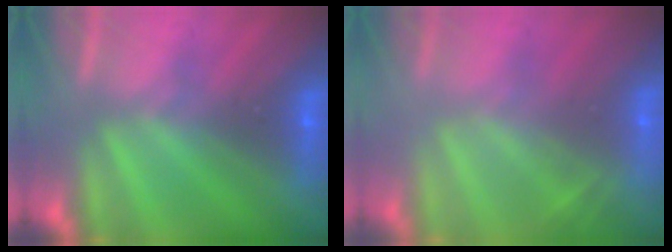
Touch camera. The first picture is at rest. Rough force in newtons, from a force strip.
{"total": 2.0}